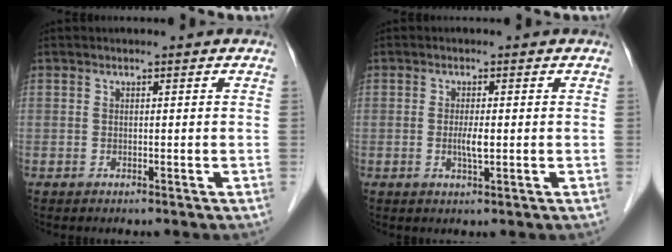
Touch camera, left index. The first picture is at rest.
{"total": 2.2, "force": [-0.2, 0.3, 2.2], "torque": [-0.045, -0.003, -0.002]}